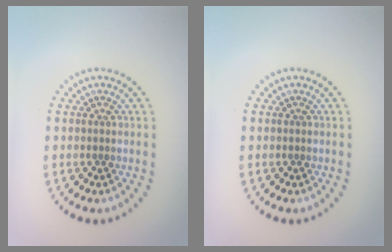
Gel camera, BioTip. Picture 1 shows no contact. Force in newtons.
{"total": 0.0}